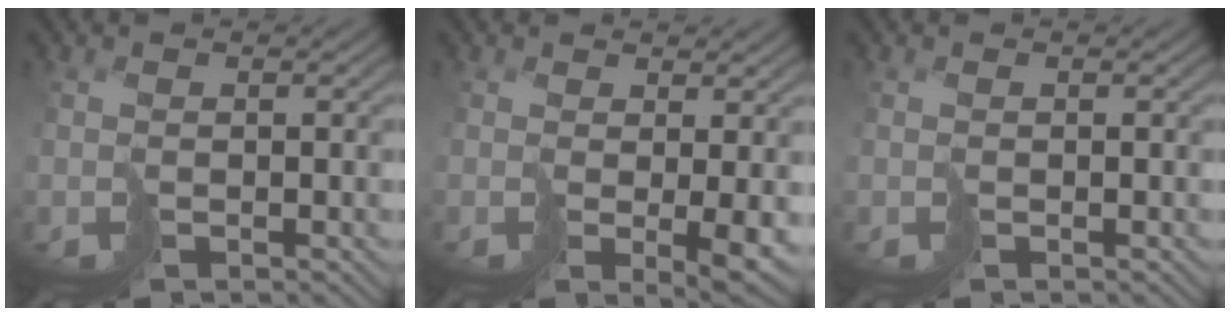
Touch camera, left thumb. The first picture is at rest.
{"total": 4.1, "force": [0.2, 0.8, 4.0], "torque": [-0.069, -0.012, 0.005]}
{"total": 0.0}